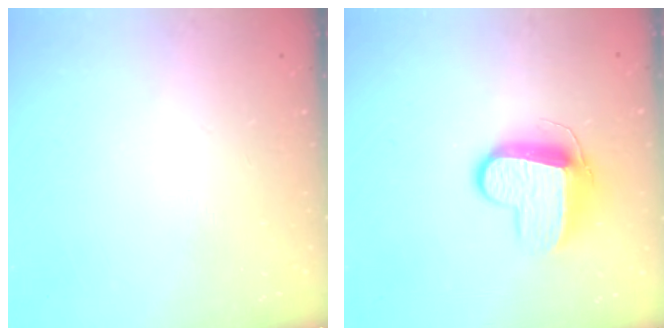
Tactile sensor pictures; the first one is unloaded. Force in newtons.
{"total": 10.5, "press": 10.5, "slide": 0.8}